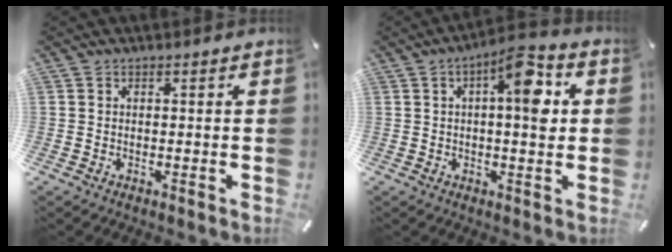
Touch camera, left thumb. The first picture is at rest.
{"total": 10.8, "force": [2.9, 3.8, 9.7], "torque": [-0.128, -0.014, 0.038]}